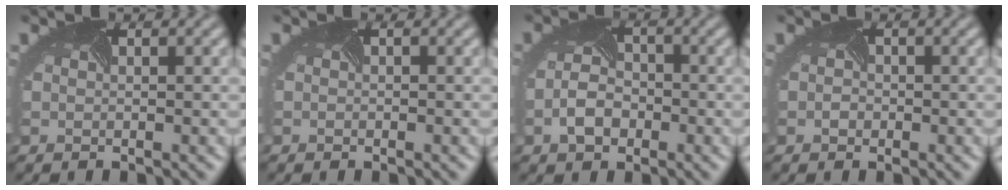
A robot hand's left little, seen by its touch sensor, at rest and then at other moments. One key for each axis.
{"total": 0.7, "fx": -0.1, "fy": 0.3, "fz": 0.5, "tx": -0.005, "ty": 0.001, "tz": 0.002}
{"total": 3.0, "fx": -1.3, "fy": 2.0, "fz": 1.8, "tx": -0.039, "ty": -0.003, "tz": -0.027}
{"total": 0.5, "fx": -0.4, "fy": 0.3, "fz": -0.2, "tx": -0.002, "ty": 0.000, "tz": -0.008}